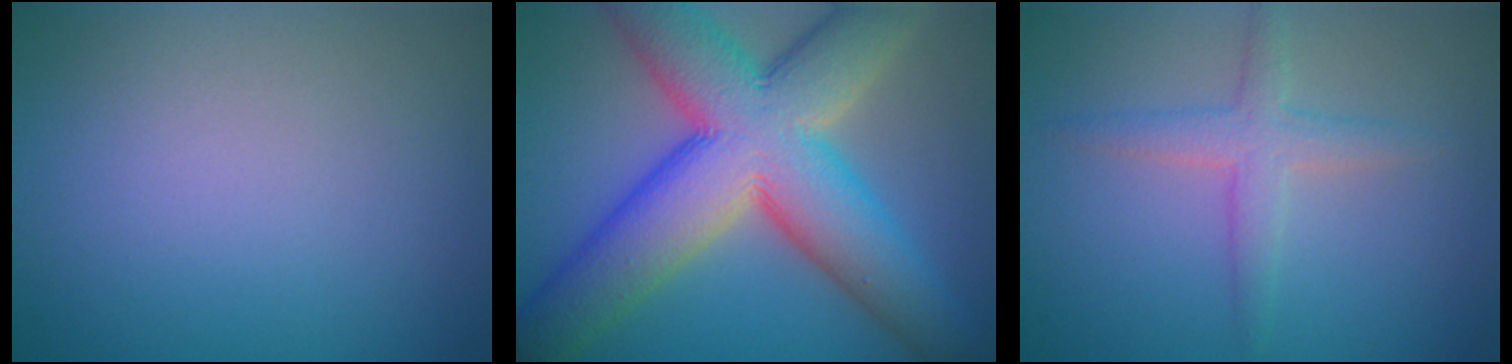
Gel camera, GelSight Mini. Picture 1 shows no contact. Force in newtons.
{"total": 13.4, "press": 13.3, "slide": 0.8}
{"total": 2.4, "press": 2.4, "slide": 0.2}